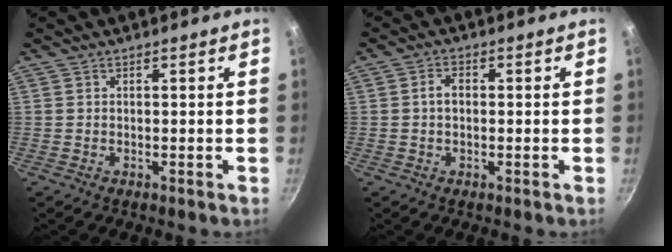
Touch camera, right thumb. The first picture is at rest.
{"total": 2.7, "force": [0.0, 1.8, 2.0], "torque": [-0.030, 0.010, -0.003]}